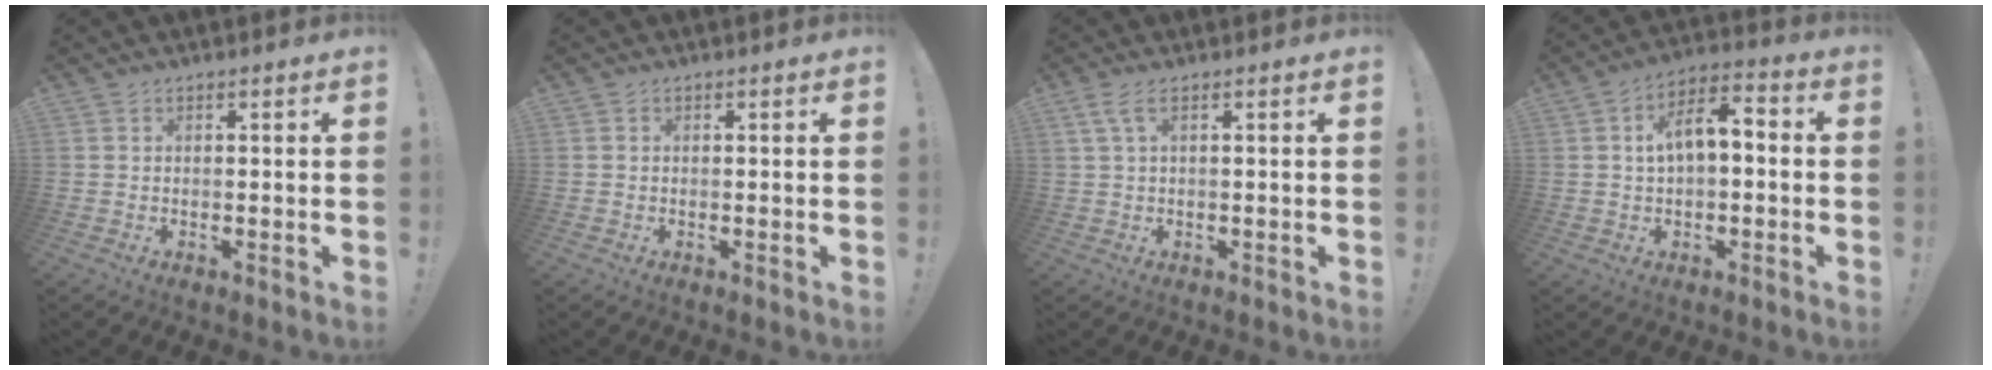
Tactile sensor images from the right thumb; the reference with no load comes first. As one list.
[{"total": 0.0}, {"total": 3.6, "force": [1.3, 1.1, 3.2], "torque": [-0.066, 0.001, 0.026]}, {"total": 8.3, "force": [0.5, 4.4, 7.0], "torque": [-0.114, 0.011, 0.010]}]